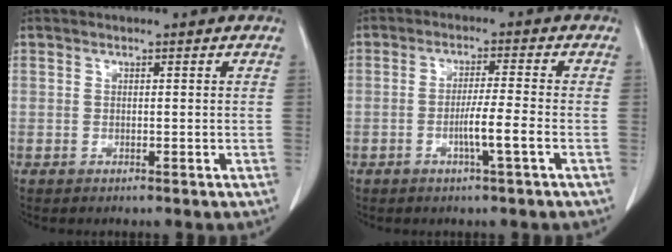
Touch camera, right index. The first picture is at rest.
{"total": 4.7, "force": [-1.7, -0.7, 4.3], "torque": [-0.076, -0.005, -0.033]}